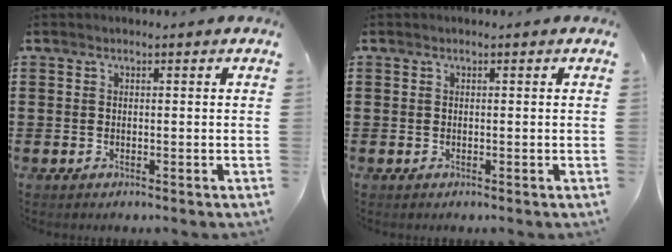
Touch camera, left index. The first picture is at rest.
{"total": 0.0}